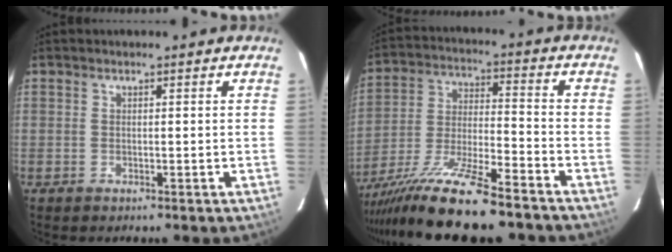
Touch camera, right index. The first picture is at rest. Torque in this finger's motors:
{"motor_torque": [0.99, -1.14, 1.05, 0.21]}